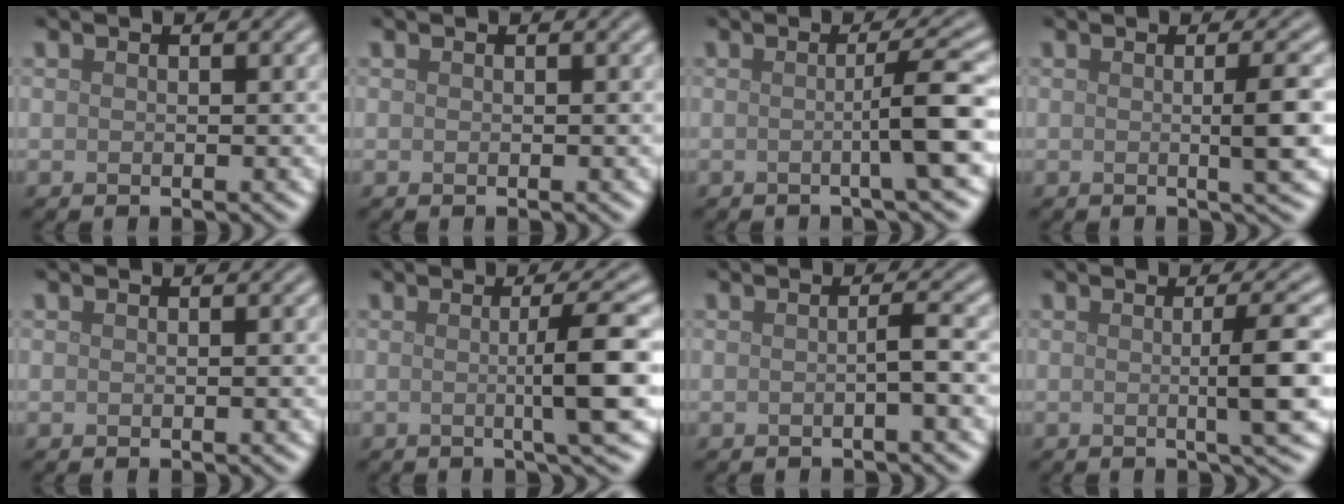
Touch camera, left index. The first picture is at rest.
{"total": 0.0}
{"total": 4.4, "force": [-0.4, 0.5, 4.4], "torque": [-0.056, 0.000, -0.017]}
{"total": 3.8, "force": [0.0, 0.7, 3.7], "torque": [-0.048, -0.001, -0.004]}
{"total": 0.0}
{"total": 5.3, "force": [0.0, 0.7, 5.2], "torque": [-0.072, 0.002, -0.004]}
{"total": 1.7, "force": [-0.3, 0.3, 1.7], "torque": [-0.022, 0.003, -0.012]}
{"total": 4.8, "force": [0.0, 0.7, 4.7], "torque": [-0.063, 0.000, -0.003]}